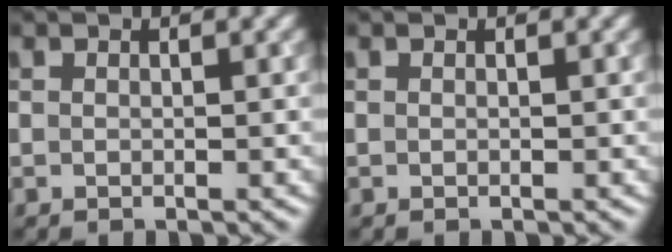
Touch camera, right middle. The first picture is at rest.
{"total": 0.0}